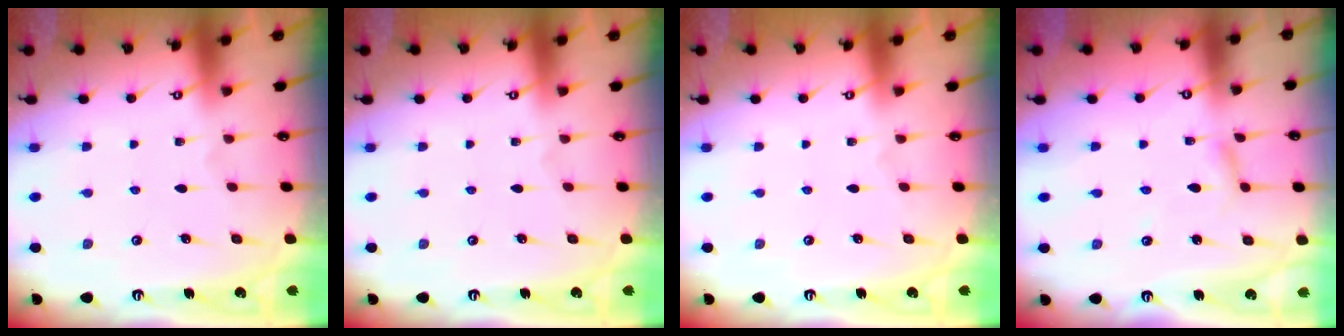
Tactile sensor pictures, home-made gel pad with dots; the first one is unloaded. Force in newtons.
{"total": 0.0}
{"total": 0.0}
{"total": 2.1, "press": 2.1, "slide": 0.2}